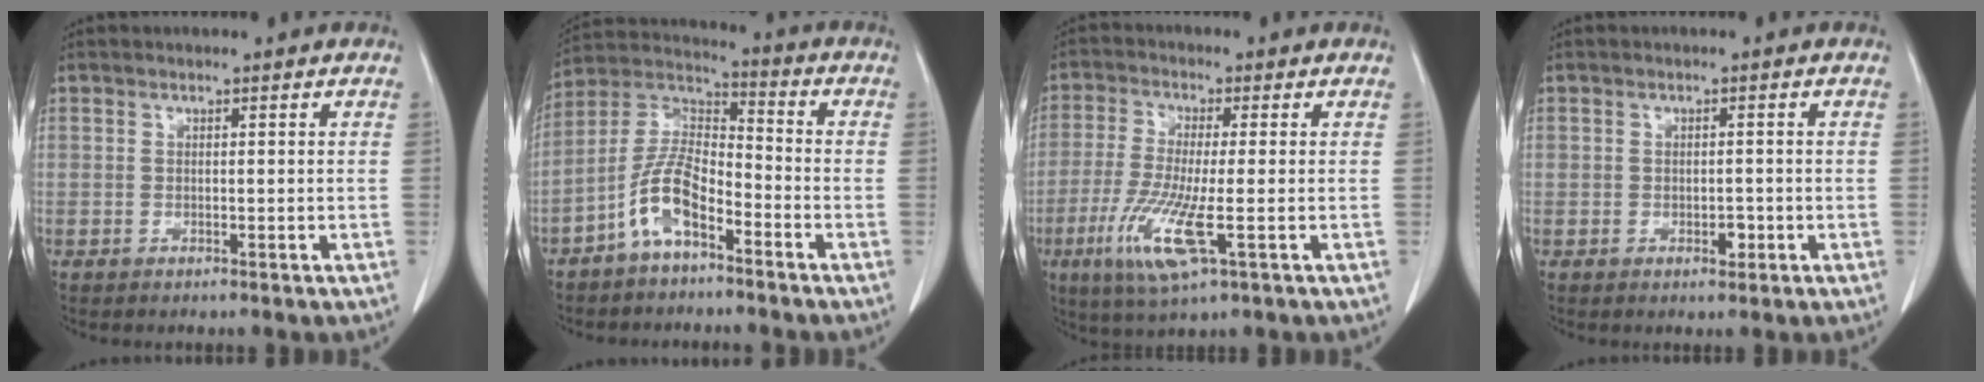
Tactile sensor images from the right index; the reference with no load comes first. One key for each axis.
{"total": 9.3, "fx": -5.1, "fy": 3.5, "fz": 6.9, "tx": -0.153, "ty": 0.018, "tz": -0.103}
{"total": 9.8, "fx": -3.4, "fy": 0.9, "fz": 9.1, "tx": -0.191, "ty": -0.029, "tz": -0.067}
{"total": 1.9, "fx": -0.6, "fy": 1.1, "fz": 1.4, "tx": -0.021, "ty": 0.004, "tz": -0.004}